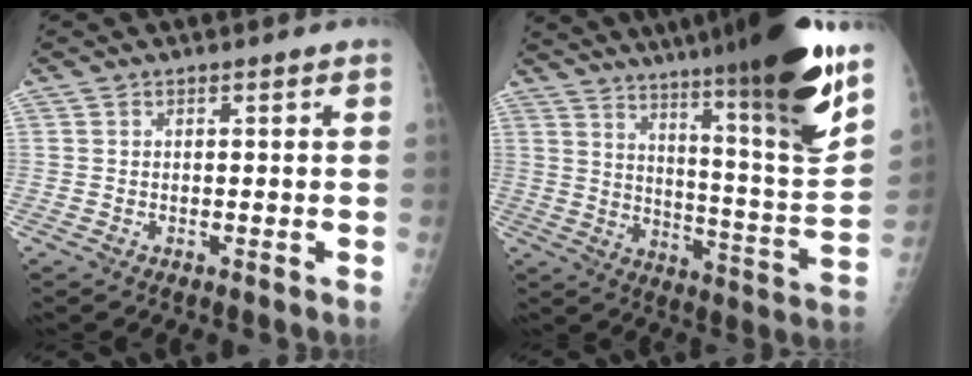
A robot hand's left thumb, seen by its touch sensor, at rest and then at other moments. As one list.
[{"total": 27.0, "force": [18.6, 2.0, 19.5], "torque": [-0.281, -0.093, 0.279]}]